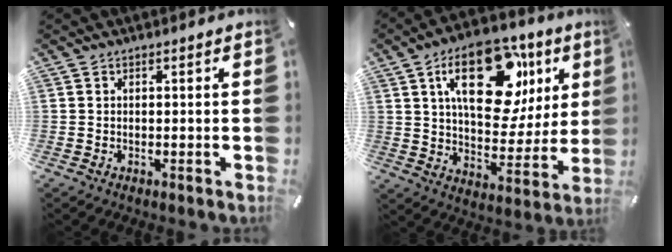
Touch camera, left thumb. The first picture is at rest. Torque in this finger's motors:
{"motor_torque": [1.18, 1.20, 2.11, -0.66, 0.26]}